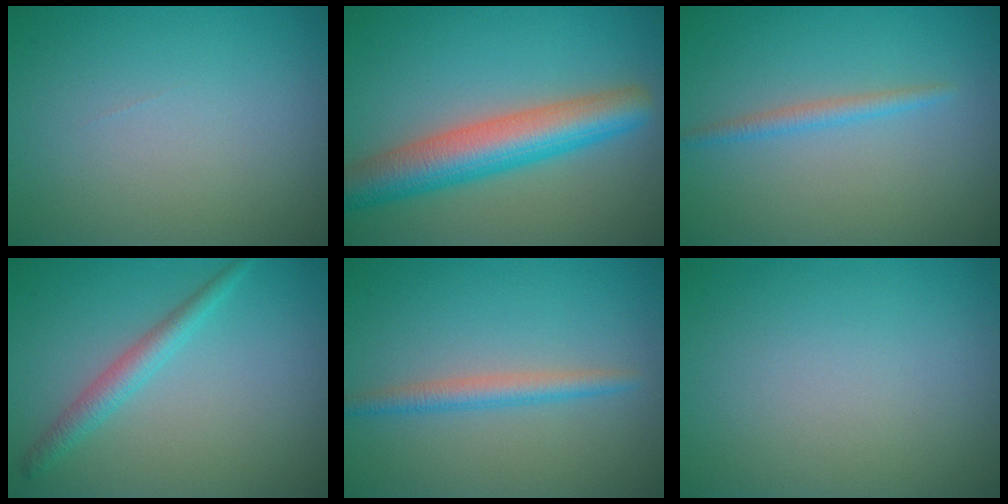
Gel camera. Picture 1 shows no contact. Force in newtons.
{"total": 7.1, "press": 7.1, "slide": 0.2}
{"total": 1.5, "press": 1.5, "slide": 0.1}
{"total": 2.2, "press": 2.2, "slide": 0.1}
{"total": 2.1, "press": 2.1, "slide": 0.1}
{"total": 0.0}